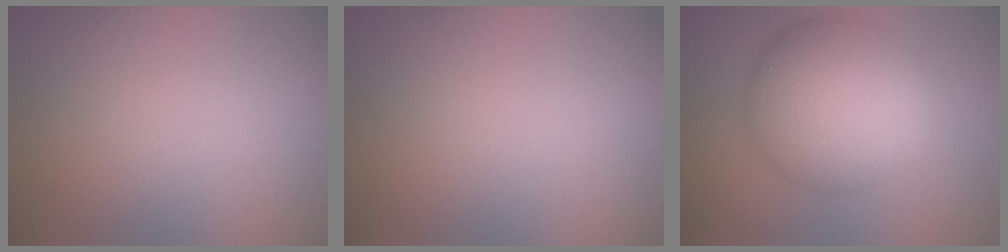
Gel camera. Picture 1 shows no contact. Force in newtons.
{"total": 0.0}
{"total": 9.4, "press": 9.4, "slide": 0.1}